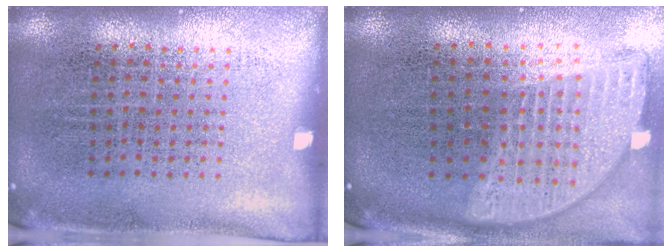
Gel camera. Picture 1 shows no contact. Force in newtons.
{"total": 2.0, "press": 1.6, "slide": 1.2}